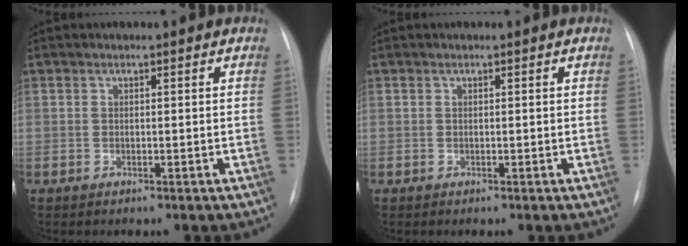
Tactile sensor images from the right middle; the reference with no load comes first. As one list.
[{"total": 0.0}]